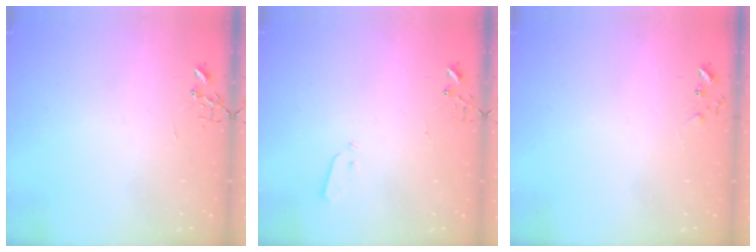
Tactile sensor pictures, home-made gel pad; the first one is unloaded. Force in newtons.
{"total": 3.0, "press": 2.9, "slide": 0.3}
{"total": 5.1, "press": 5.0, "slide": 0.8}